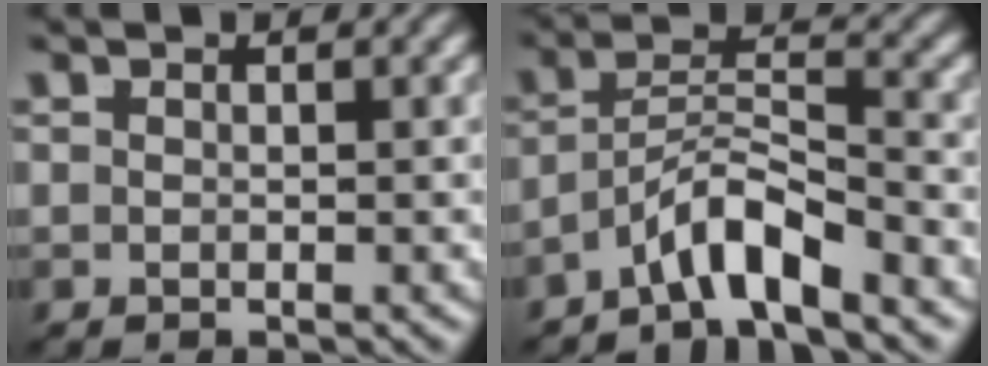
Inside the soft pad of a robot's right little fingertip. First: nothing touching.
{"total": 4.9, "force": [-2.9, 1.8, 3.5], "torque": [-0.058, -0.019, -0.039]}